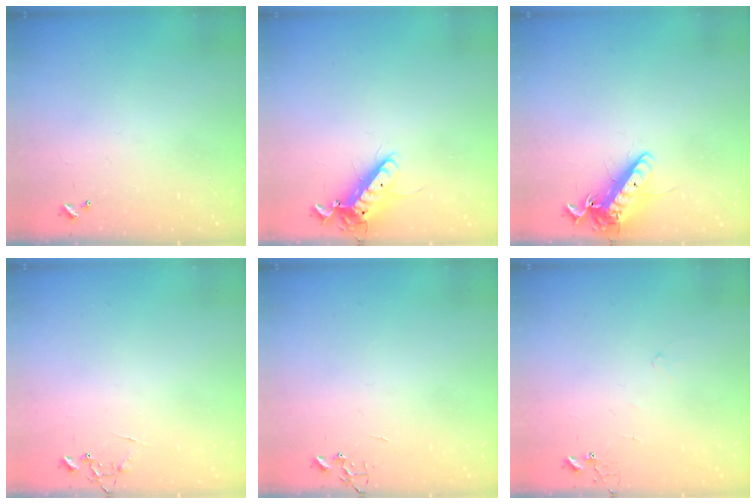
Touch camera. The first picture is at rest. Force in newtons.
{"total": 12.2, "press": 12.0, "slide": 2.3}
{"total": 14.0, "press": 13.9, "slide": 2.0}
{"total": 6.4, "press": 6.4, "slide": 0.4}
{"total": 0.0}
{"total": 4.7, "press": 4.6, "slide": 0.4}